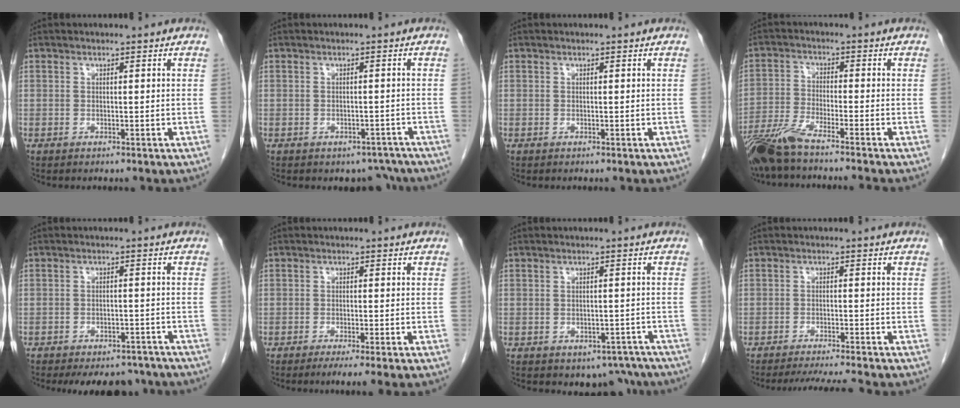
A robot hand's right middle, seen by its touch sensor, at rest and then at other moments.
{"total": 3.8, "force": [-3.3, 2.0, -0.1], "torque": [0.016, 0.012, -0.038]}
{"total": 0.0}
{"total": 8.6, "force": [-7.2, -0.8, 4.7], "torque": [-0.084, -0.032, -0.135]}
{"total": 10.7, "force": [-9.2, 4.3, 3.4], "torque": [-0.050, 0.004, -0.109]}
{"total": 4.9, "force": [-3.5, -0.7, 3.4], "torque": [-0.037, -0.012, -0.052]}
{"total": 4.9, "force": [-3.7, 3.0, 1.0], "torque": [0.009, 0.012, -0.045]}
{"total": 6.3, "force": [-5.7, -1.1, 2.4], "torque": [-0.028, -0.012, -0.090]}